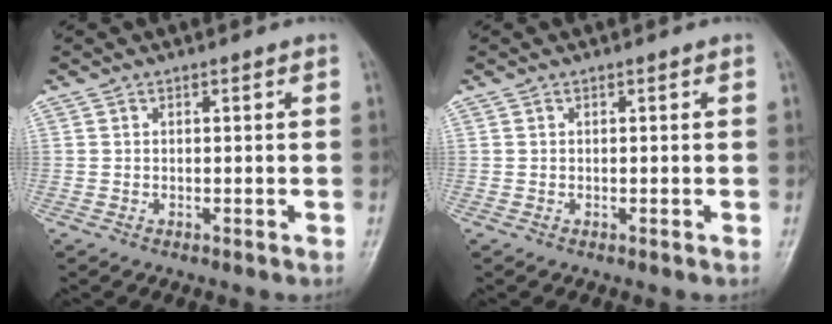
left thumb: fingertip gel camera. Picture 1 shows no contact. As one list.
[{"total": 0.0}]